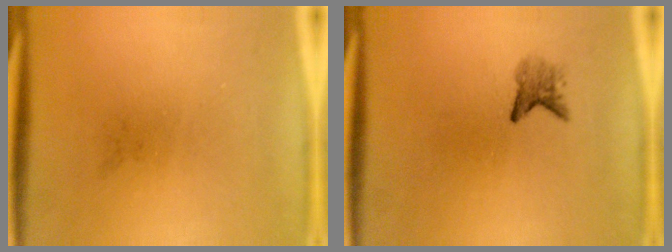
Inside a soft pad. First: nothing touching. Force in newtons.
{"total": 2.0}